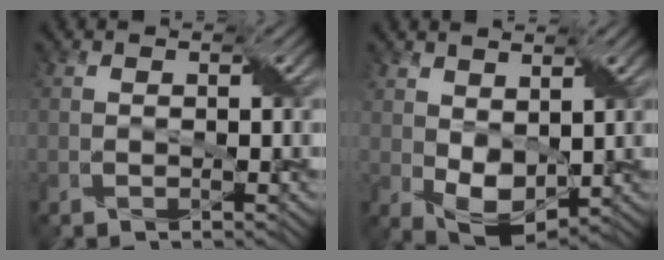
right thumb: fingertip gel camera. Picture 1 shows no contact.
{"total": 5.8, "force": [1.2, 3.7, 4.3], "torque": [-0.101, -0.008, 0.025]}